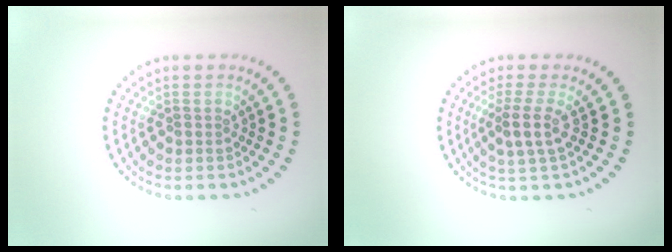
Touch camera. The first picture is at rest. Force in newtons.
{"total": 2.4, "press": 1.8, "slide": 1.6}